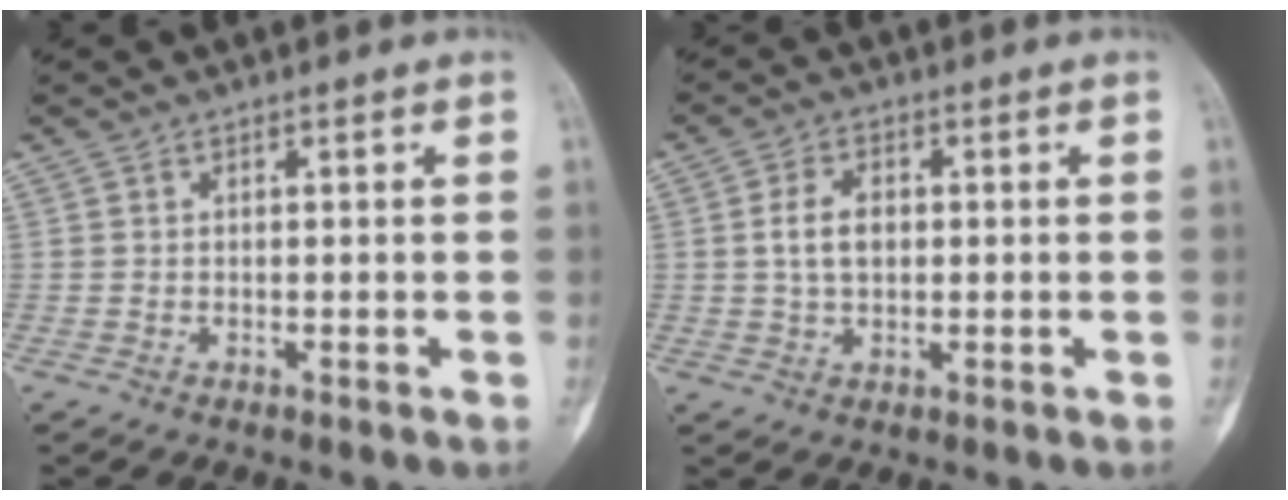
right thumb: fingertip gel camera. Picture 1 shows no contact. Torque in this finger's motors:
{"motor_torque": [0.78, 0.73, 0.21, -0.19, 0.18]}